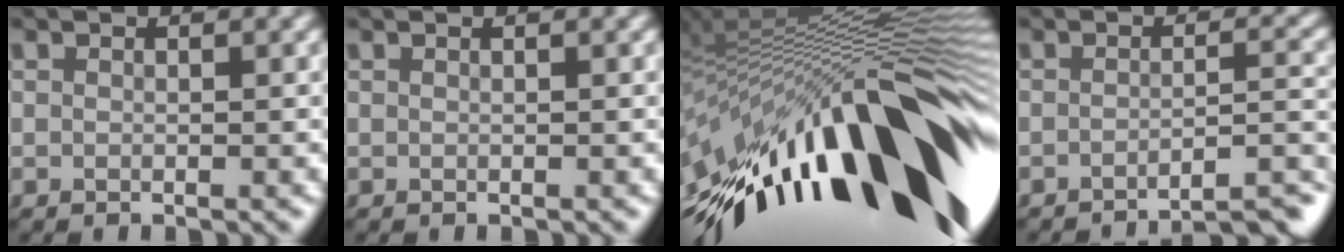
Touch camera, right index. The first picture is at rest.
{"total": 0.0}
{"total": 18.7, "force": [-8.3, 9.0, 14.0], "torque": [-0.218, 0.019, -0.118]}
{"total": 6.4, "force": [-6.0, 0.6, 2.1], "torque": [-0.010, -0.003, -0.099]}